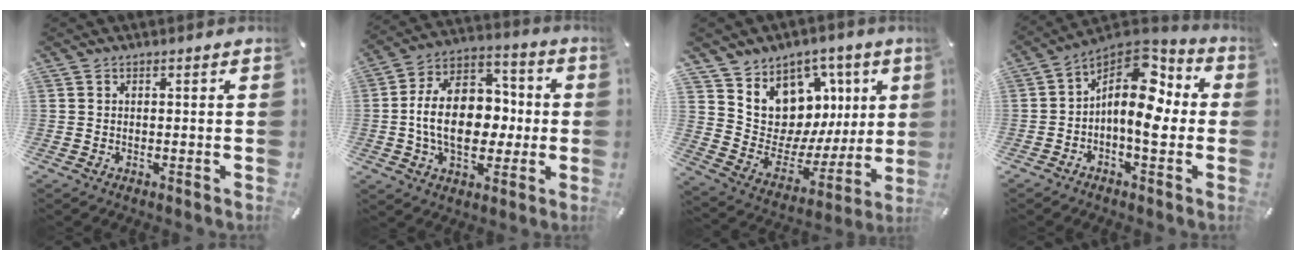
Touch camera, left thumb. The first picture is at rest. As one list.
[{"total": 17.0, "force": [-1.7, 11.9, 11.9], "torque": [-0.216, 0.015, -0.031]}, {"total": 10.4, "force": [5.1, 9.0, 1.0], "torque": [-0.020, -0.075, 0.103]}, {"total": 13.1, "force": [0.3, 7.5, 10.7], "torque": [-0.173, -0.022, -0.001]}]